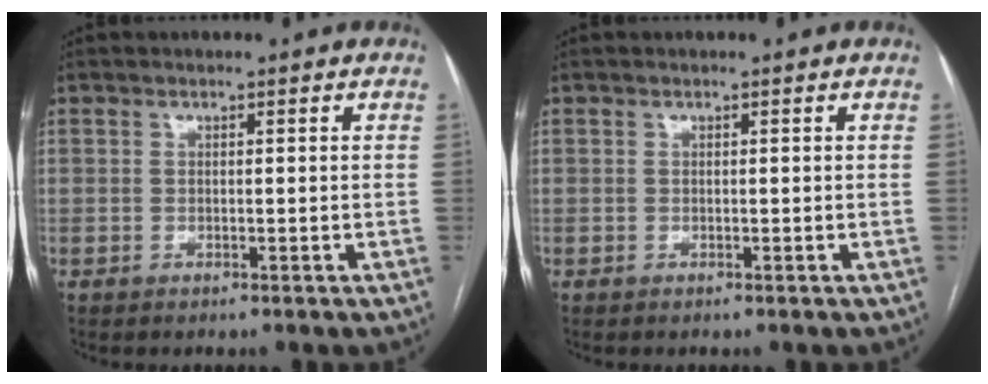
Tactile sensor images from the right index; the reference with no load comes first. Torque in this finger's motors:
{"motor_torque": [0.00, 0.00, 0.00, 0.00]}